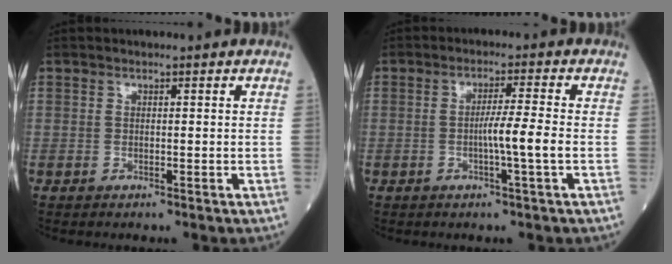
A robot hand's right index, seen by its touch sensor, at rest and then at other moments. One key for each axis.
{"total": 4.5, "fx": -1.0, "fy": -0.9, "fz": 4.3, "tx": -0.074, "ty": -0.001, "tz": -0.018}